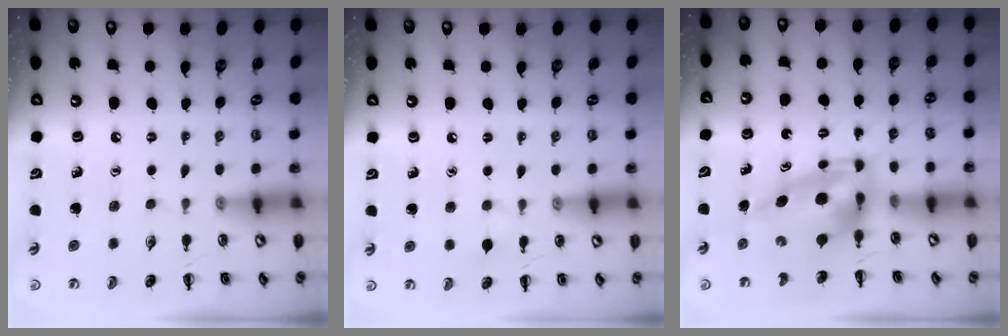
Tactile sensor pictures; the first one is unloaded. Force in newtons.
{"total": 2.7, "press": 2.5, "slide": 1.0}
{"total": 6.5, "press": 6.2, "slide": 2.0}